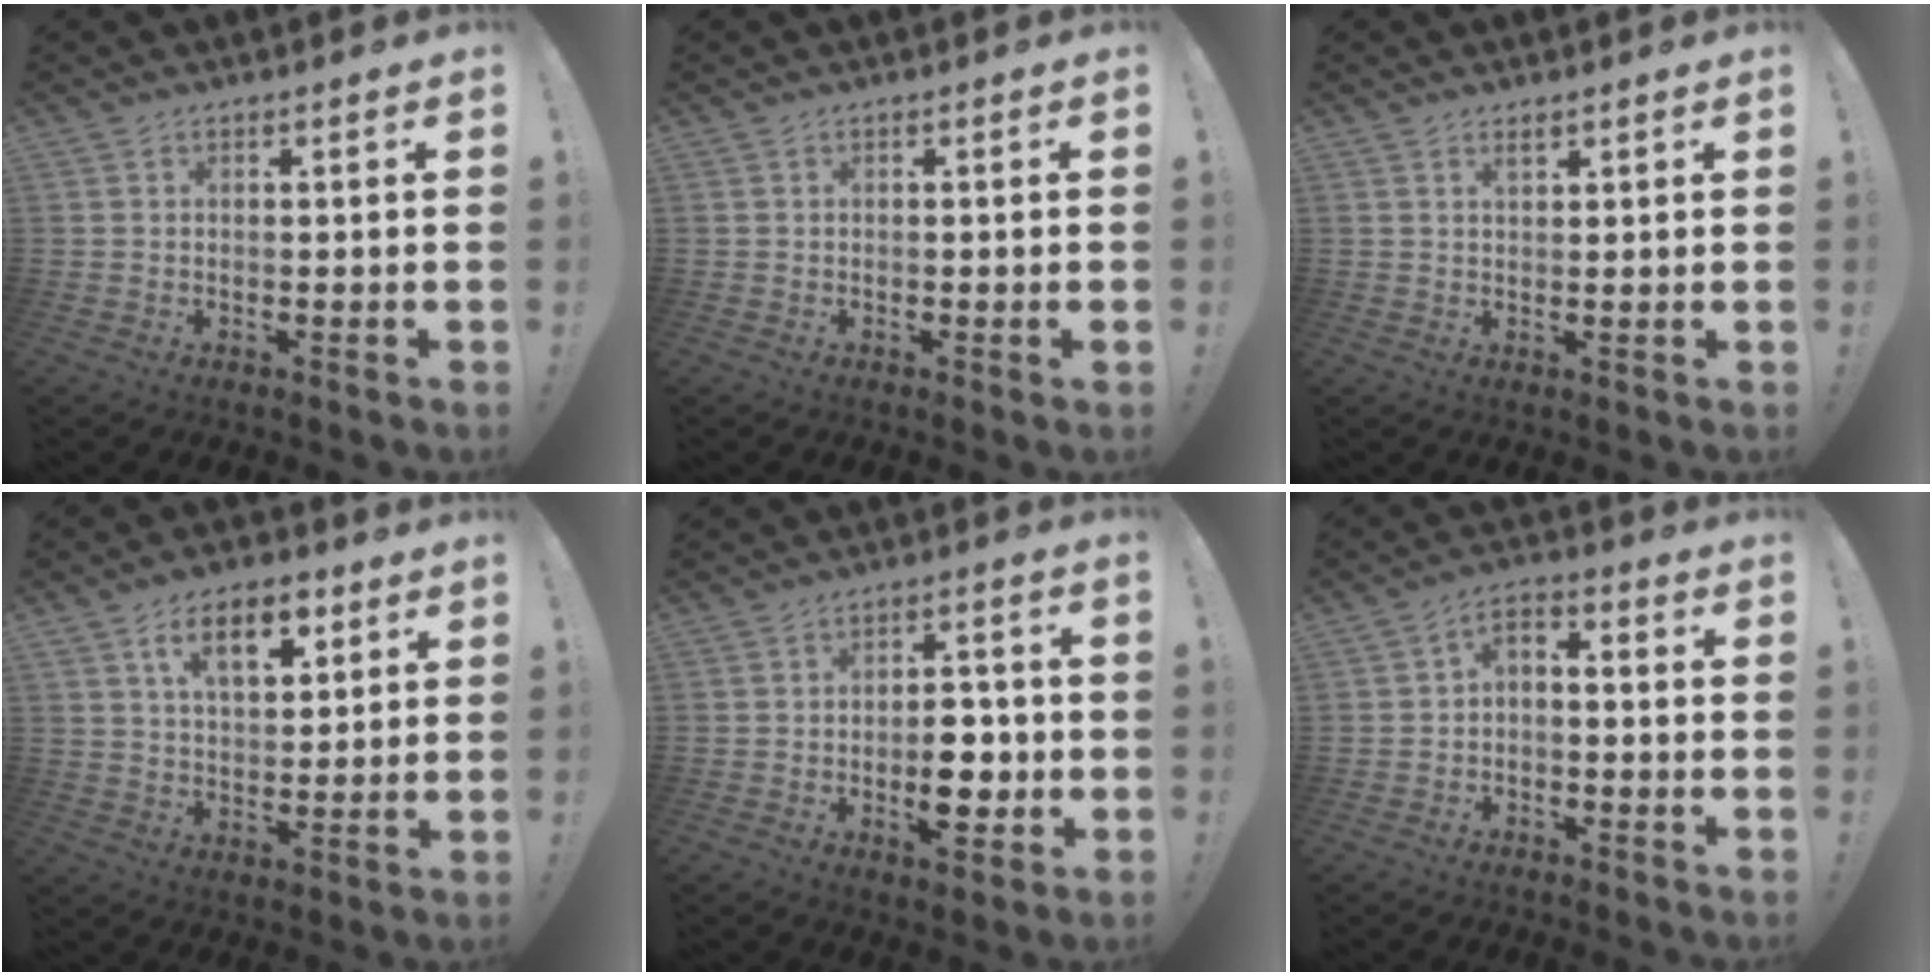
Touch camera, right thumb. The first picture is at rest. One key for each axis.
{"total": 1.0, "fx": -0.3, "fy": -0.5, "fz": 0.8, "tx": -0.016, "ty": -0.001, "tz": -0.004}
{"total": 1.8, "fx": 1.5, "fy": 0.8, "fz": 0.7, "tx": -0.008, "ty": -0.003, "tz": 0.026}
{"total": 11.6, "fx": 5.7, "fy": 6.1, "fz": 8.0, "tx": -0.126, "ty": -0.004, "tz": 0.101}
{"total": 9.0, "fx": -2.3, "fy": 4.7, "fz": 7.3, "tx": -0.098, "ty": 0.012, "tz": -0.034}
{"total": 4.2, "fx": -3.1, "fy": 1.9, "fz": 2.1, "tx": -0.040, "ty": 0.011, "tz": -0.056}